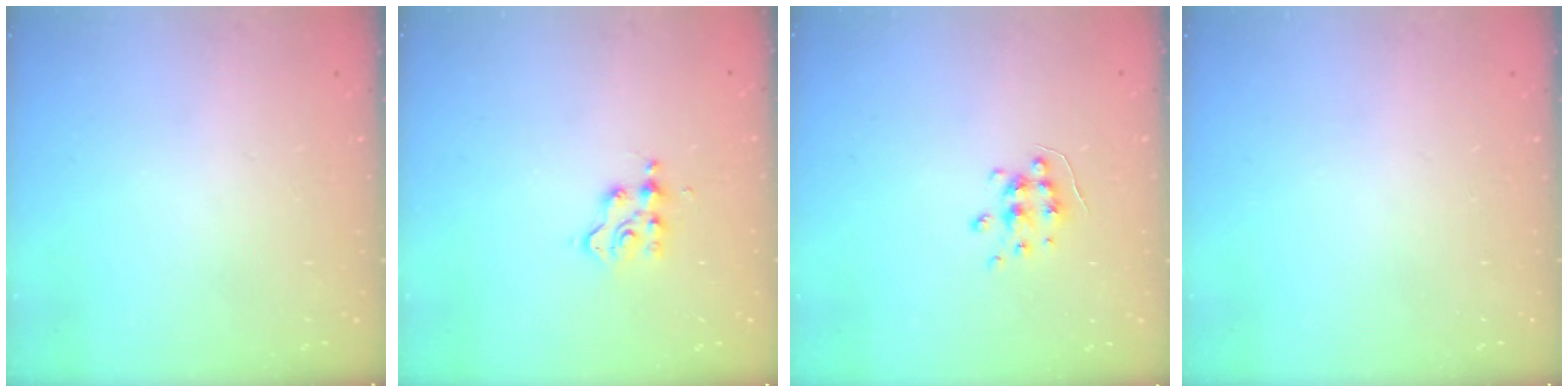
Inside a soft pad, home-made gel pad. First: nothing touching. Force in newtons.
{"total": 3.5, "press": 3.5, "slide": 0.4}
{"total": 6.1, "press": 6.1, "slide": 0.6}
{"total": 0.0}